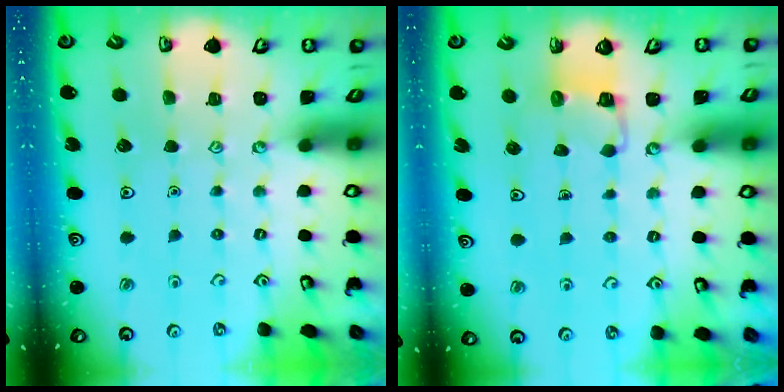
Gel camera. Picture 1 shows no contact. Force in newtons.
{"total": 3.3, "press": 3.3, "slide": 0.3}